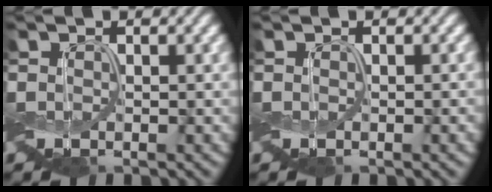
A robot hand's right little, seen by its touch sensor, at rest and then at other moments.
{"total": 0.7, "force": [-0.1, 0.1, 0.6], "torque": [-0.012, 0.002, -0.002]}